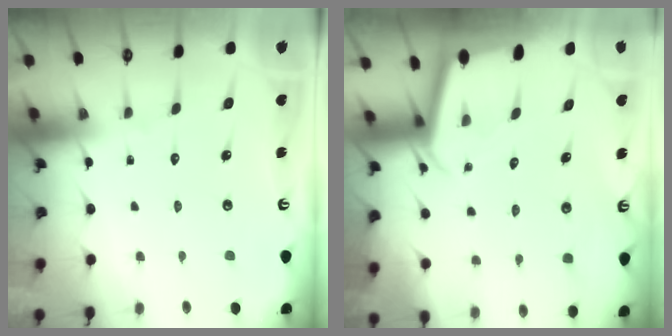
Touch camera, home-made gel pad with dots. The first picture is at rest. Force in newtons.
{"total": 2.2, "press": 2.2, "slide": 0.1}